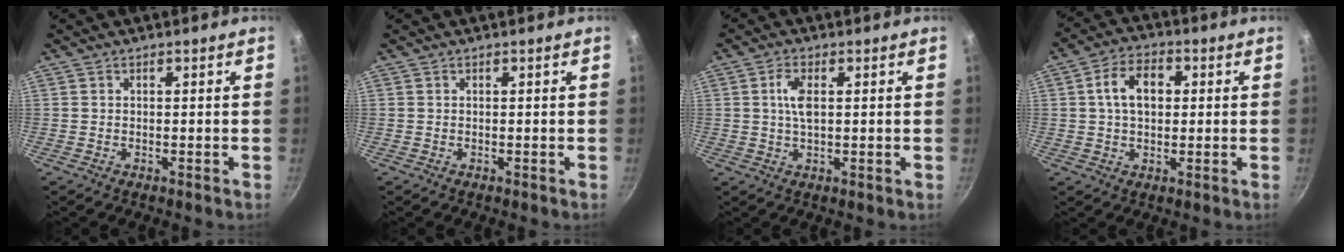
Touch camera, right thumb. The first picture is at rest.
{"total": 0.0}
{"total": 4.4, "force": [0.9, 1.9, 3.9], "torque": [-0.078, 0.005, 0.017]}
{"total": 8.4, "force": [1.3, 5.7, 6.1], "torque": [-0.083, 0.016, 0.014]}